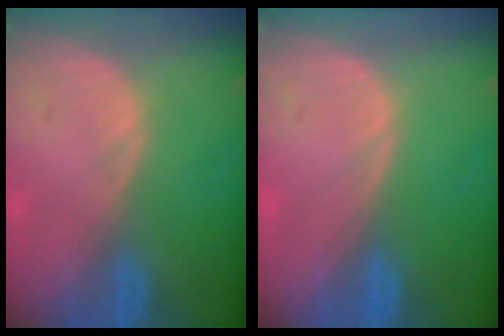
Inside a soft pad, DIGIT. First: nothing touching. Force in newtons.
{"total": 0.0}